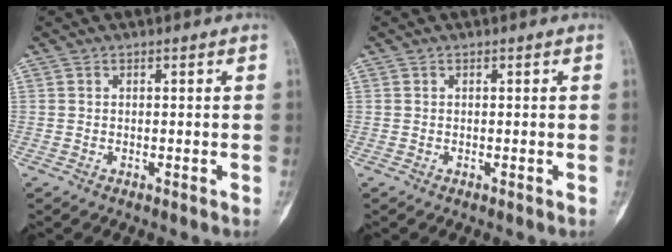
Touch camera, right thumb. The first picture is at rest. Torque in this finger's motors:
{"motor_torque": [0.01, 0.00, -0.10, 0.10, -0.03]}